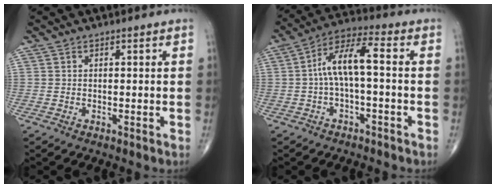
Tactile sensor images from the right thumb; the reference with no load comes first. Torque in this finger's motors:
{"motor_torque": [-0.23, 0.48, 1.04, -0.01, 0.08]}